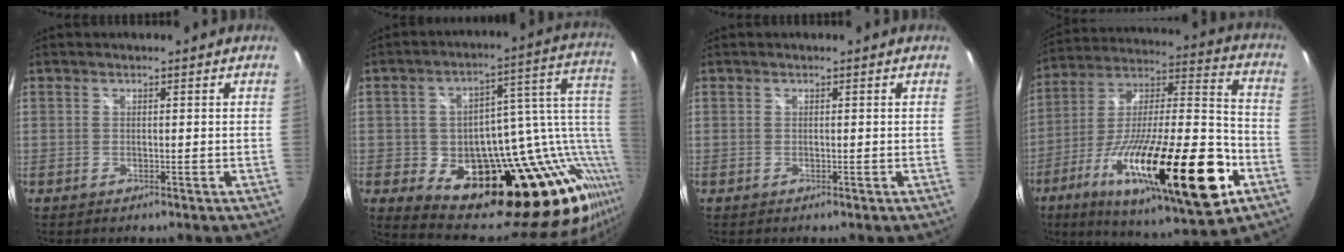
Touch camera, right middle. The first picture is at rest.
{"total": 31.4, "force": [-6.2, 17.7, 25.2], "torque": [-0.369, 0.019, -0.065]}
{"total": 0.0}
{"total": 33.1, "force": [-13.8, 7.8, 29.1], "torque": [-0.485, -0.053, -0.228]}